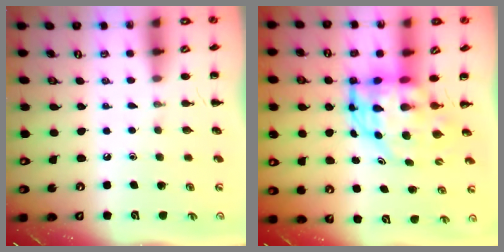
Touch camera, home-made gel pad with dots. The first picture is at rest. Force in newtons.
{"total": 6.8, "press": 6.5, "slide": 2.0}